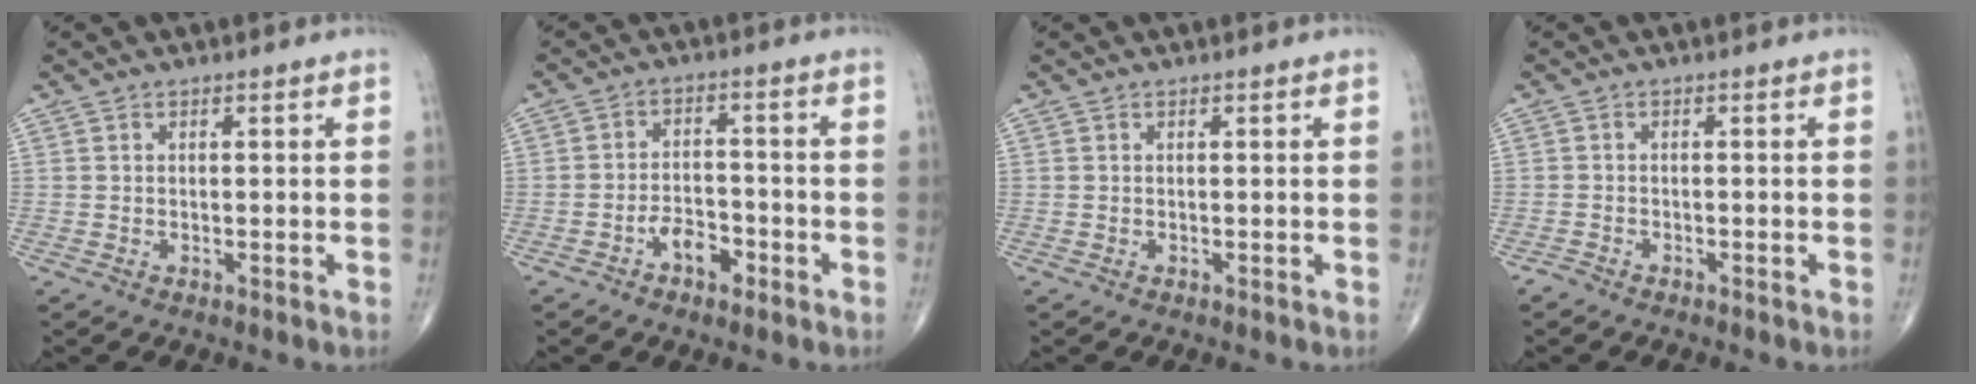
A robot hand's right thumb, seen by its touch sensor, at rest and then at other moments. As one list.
[{"total": 5.3, "force": [-2.8, 3.1, 3.2], "torque": [-0.037, 0.029, -0.050]}, {"total": 0.0}, {"total": 1.1, "force": [-1.0, 0.5, 0.1], "torque": [-0.007, 0.000, -0.023]}]